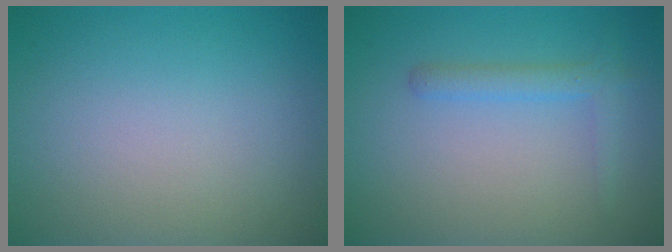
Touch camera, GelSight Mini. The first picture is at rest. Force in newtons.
{"total": 1.9, "press": 1.9, "slide": 0.1}